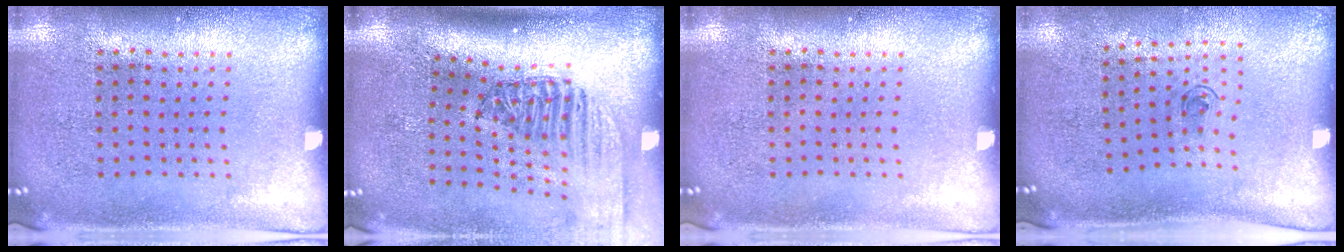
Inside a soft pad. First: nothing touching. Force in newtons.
{"total": 2.4, "press": 1.8, "slide": 1.7}
{"total": 0.0}
{"total": 0.6, "press": 0.3, "slide": 0.6}